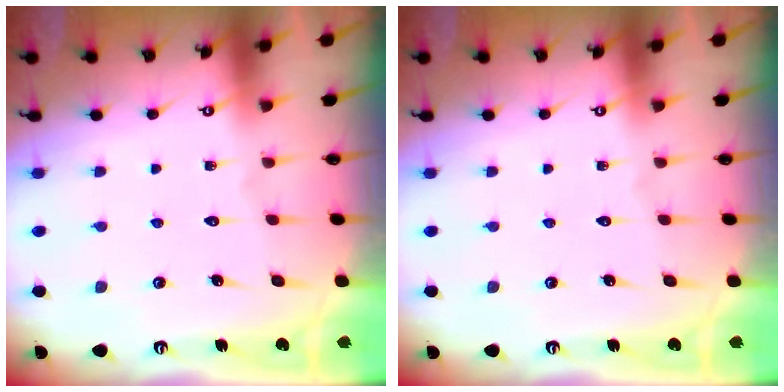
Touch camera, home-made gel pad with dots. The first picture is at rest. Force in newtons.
{"total": 0.0}